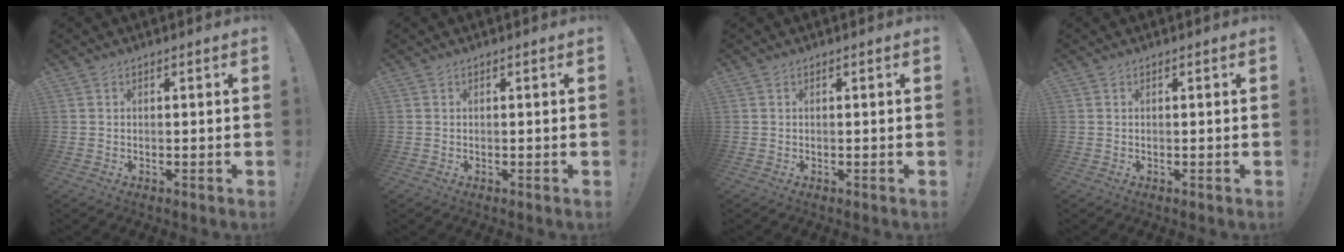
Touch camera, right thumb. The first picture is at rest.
{"total": 0.0}
{"total": 0.0}
{"total": 0.0}